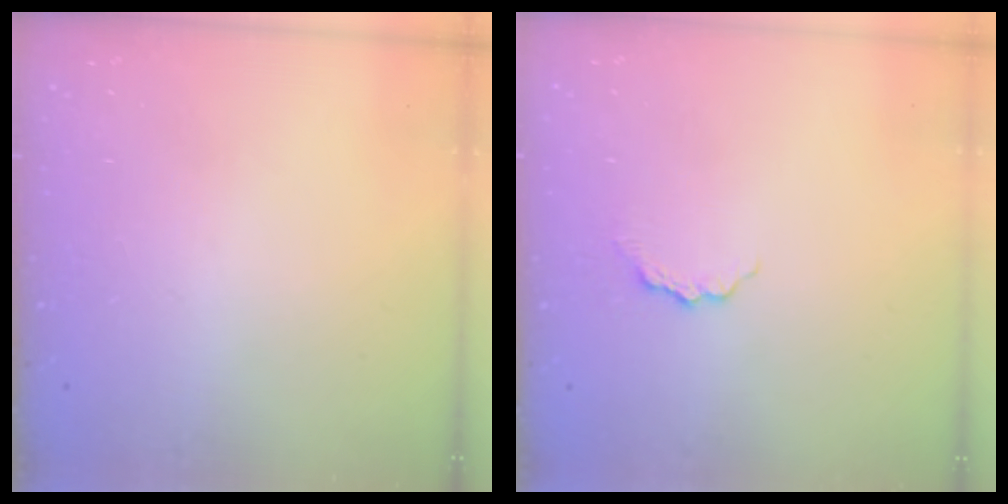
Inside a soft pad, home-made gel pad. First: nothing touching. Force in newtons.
{"total": 5.1, "press": 5.0, "slide": 0.4}